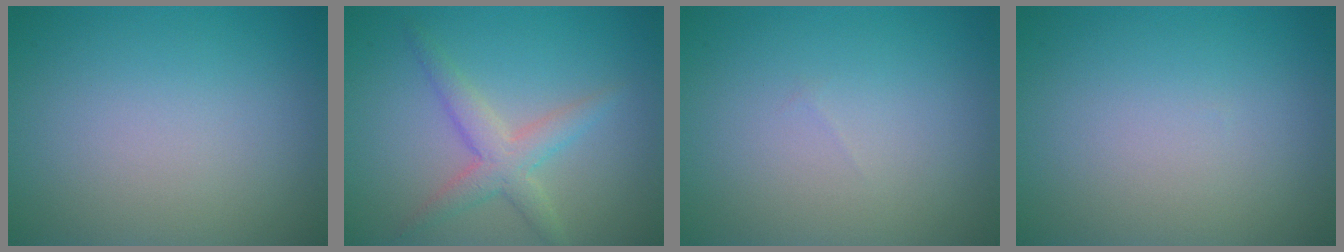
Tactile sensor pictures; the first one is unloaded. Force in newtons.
{"total": 3.1, "press": 3.1, "slide": 0.2}
{"total": 0.0}
{"total": 0.0}